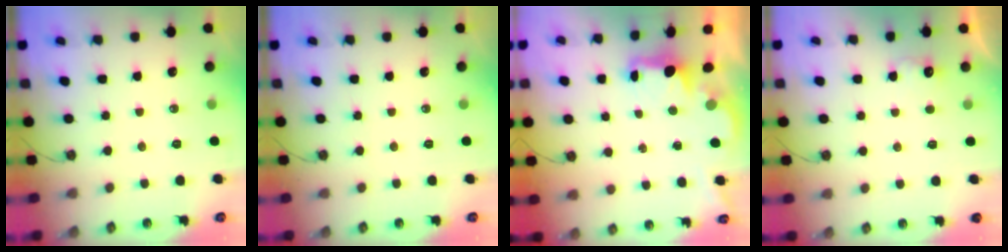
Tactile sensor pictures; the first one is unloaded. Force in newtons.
{"total": 0.0}
{"total": 2.1, "press": 2.0, "slide": 0.7}
{"total": 5.4, "press": 5.4, "slide": 0.7}